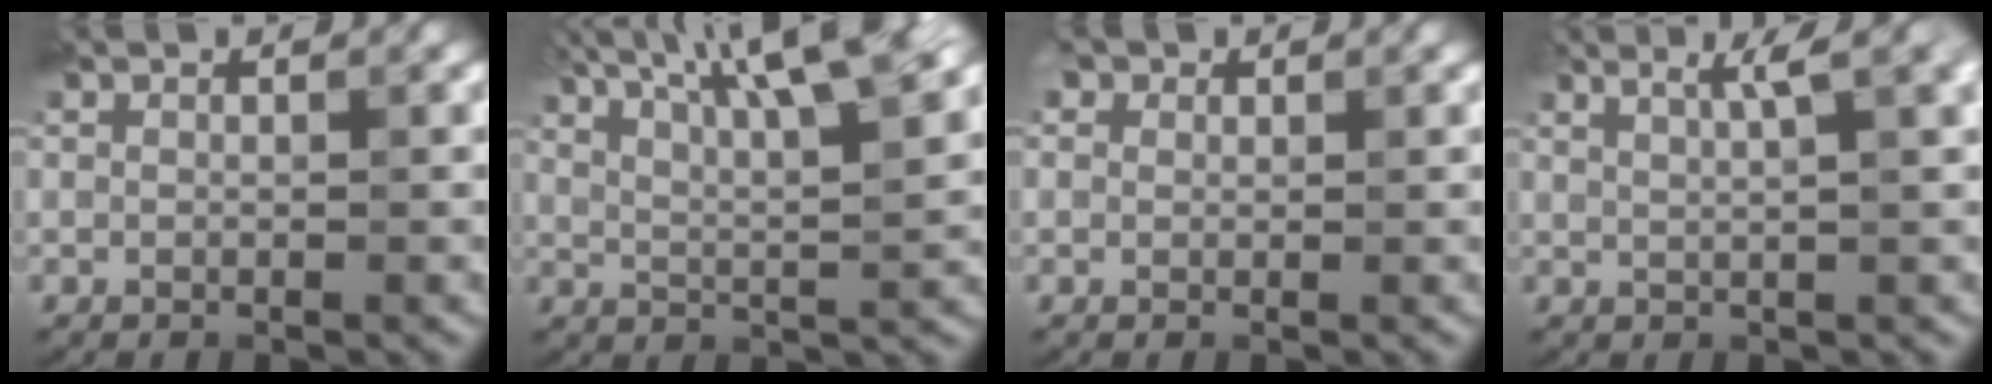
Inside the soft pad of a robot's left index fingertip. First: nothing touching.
{"total": 12.3, "force": [7.4, 3.4, 9.2], "torque": [-0.118, 0.042, 0.079]}
{"total": 1.8, "force": [1.1, 1.2, 0.7], "torque": [-0.009, 0.003, 0.004]}
{"total": 4.3, "force": [2.3, 1.0, 3.5], "torque": [-0.034, 0.015, 0.028]}